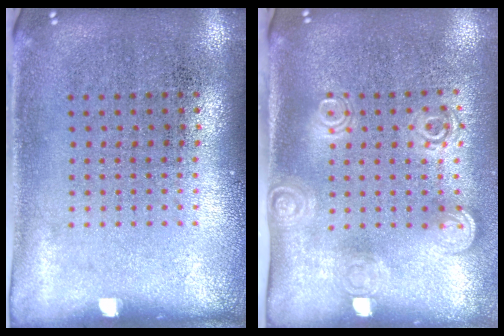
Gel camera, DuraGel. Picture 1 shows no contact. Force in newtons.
{"total": 1.7, "press": 1.3, "slide": 1.1}